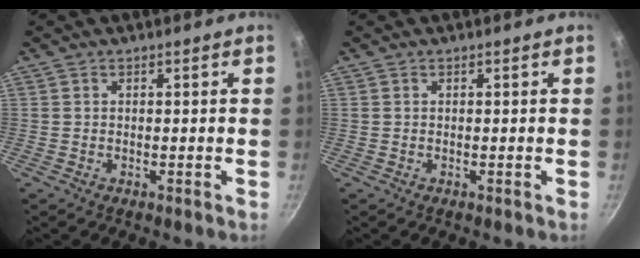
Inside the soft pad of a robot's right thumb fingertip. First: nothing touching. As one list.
[{"total": 0.0}]